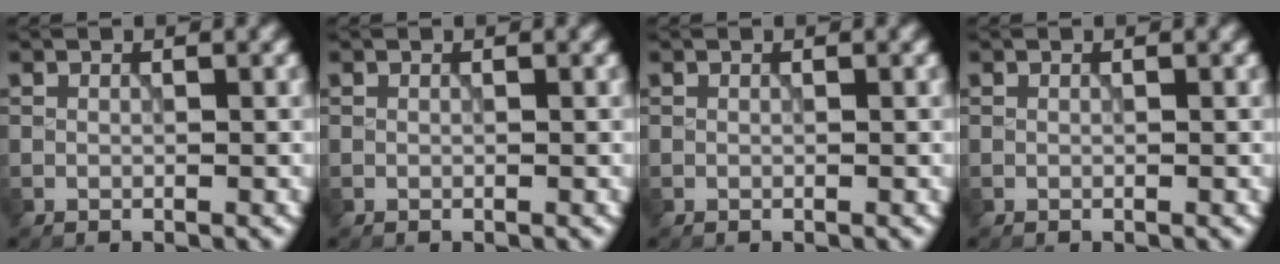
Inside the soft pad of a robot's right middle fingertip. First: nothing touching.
{"total": 0.0}
{"total": 0.0}
{"total": 0.0}